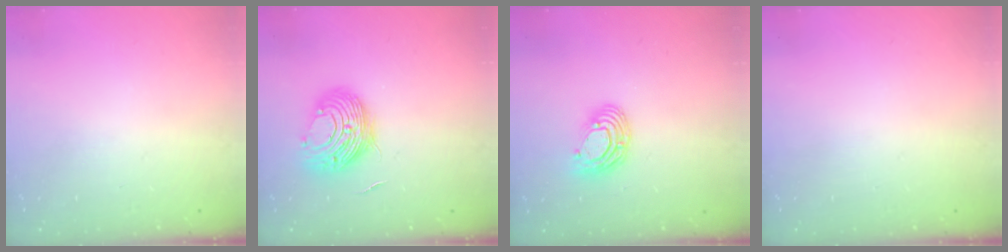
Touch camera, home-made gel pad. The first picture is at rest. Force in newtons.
{"total": 10.4, "press": 10.4, "slide": 0.4}
{"total": 9.9, "press": 9.8, "slide": 0.7}
{"total": 0.0}